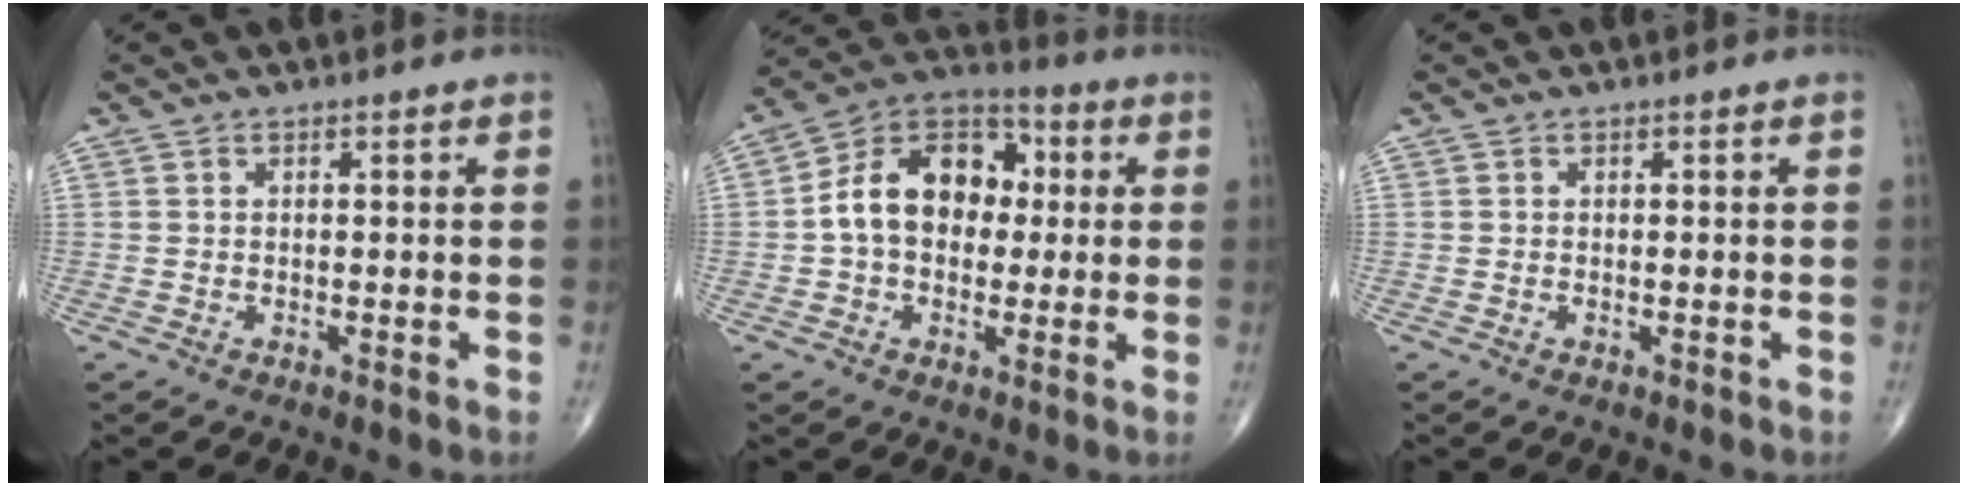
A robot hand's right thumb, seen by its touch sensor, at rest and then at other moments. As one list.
[{"total": 15.1, "force": [0.8, 10.9, 10.5], "torque": [-0.143, 0.035, 0.001]}, {"total": 0.0}]